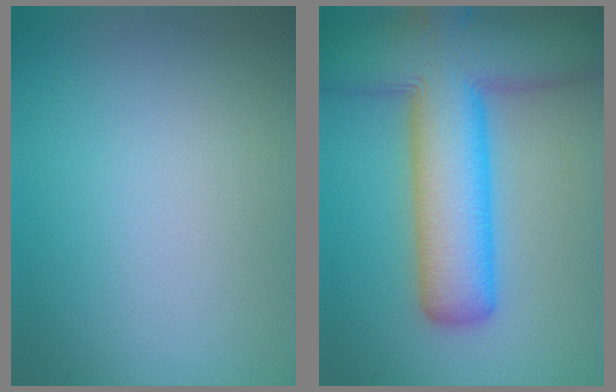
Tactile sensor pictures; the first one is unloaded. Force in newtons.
{"total": 12.7, "press": 12.6, "slide": 0.5}